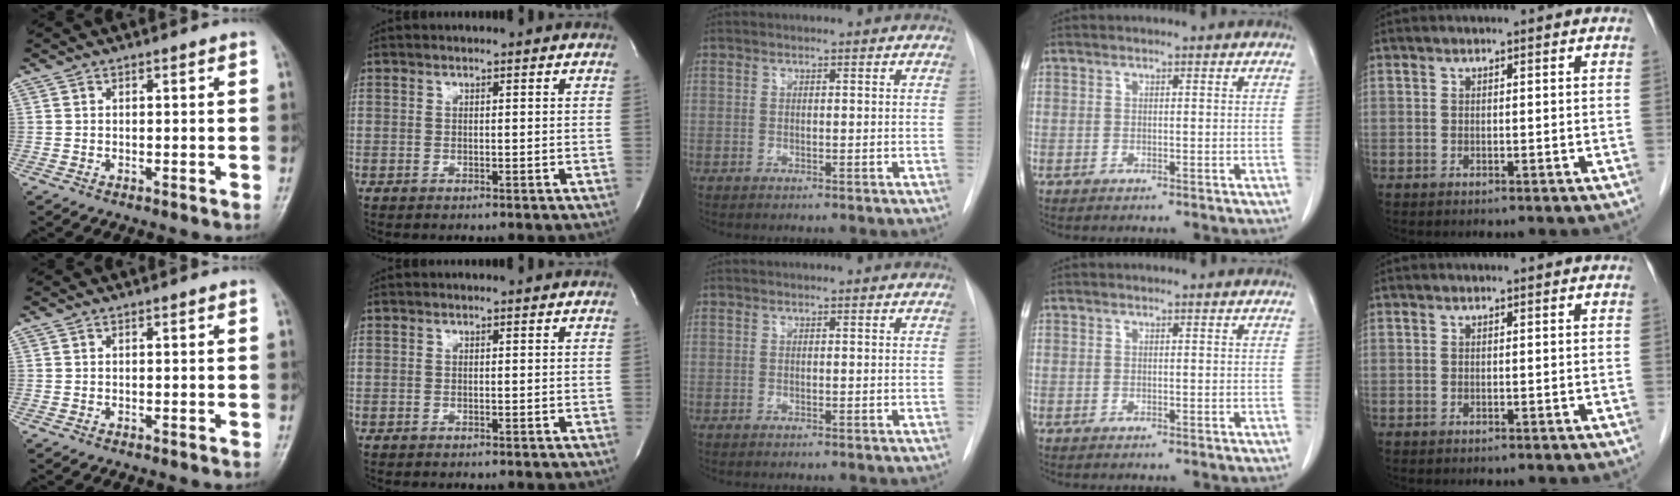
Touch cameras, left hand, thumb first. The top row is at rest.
{}